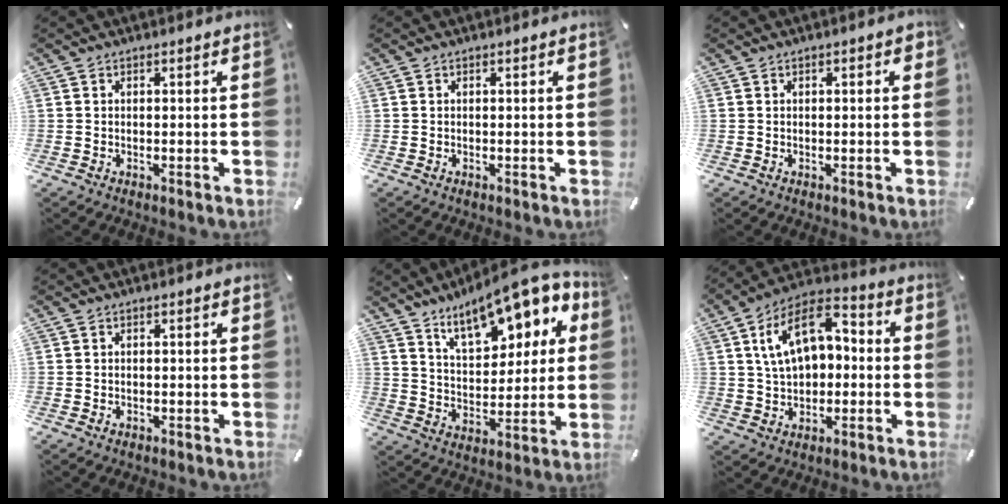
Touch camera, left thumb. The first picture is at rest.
{"total": 0.0}
{"total": 0.9, "force": [0.1, 0.5, 0.7], "torque": [-0.005, 0.001, -0.001]}
{"total": 0.5, "force": [-0.2, 0.4, 0.3], "torque": [-0.005, 0.001, -0.005]}
{"total": 17.1, "force": [11.3, 7.8, 10.3], "torque": [-0.168, -0.056, 0.194]}
{"total": 13.6, "force": [3.1, 9.6, 9.0], "torque": [-0.177, 0.003, 0.057]}